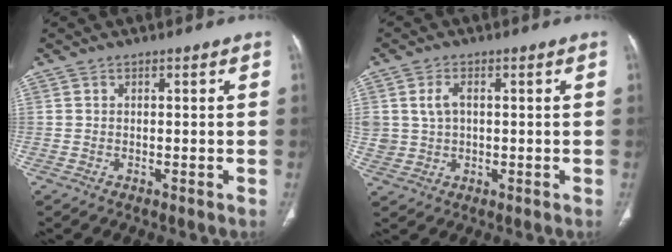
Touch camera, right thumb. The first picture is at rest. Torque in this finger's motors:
{"motor_torque": [-0.16, -0.17, 0.11, 0.62, 0.08]}